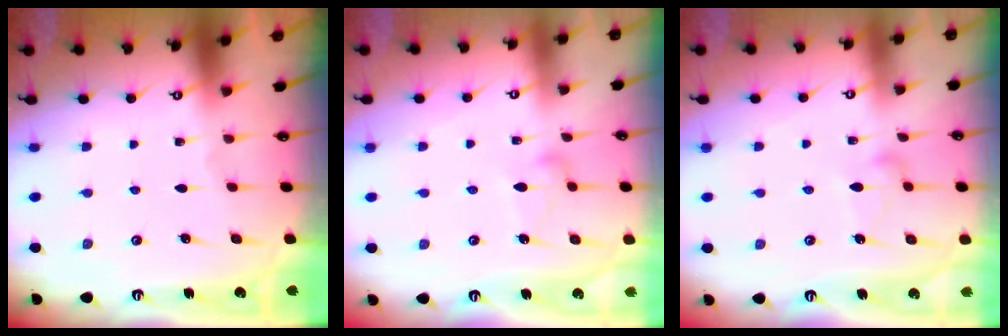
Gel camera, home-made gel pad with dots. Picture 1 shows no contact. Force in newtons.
{"total": 8.2, "press": 8.2, "slide": 0.4}
{"total": 8.2, "press": 8.2, "slide": 0.4}